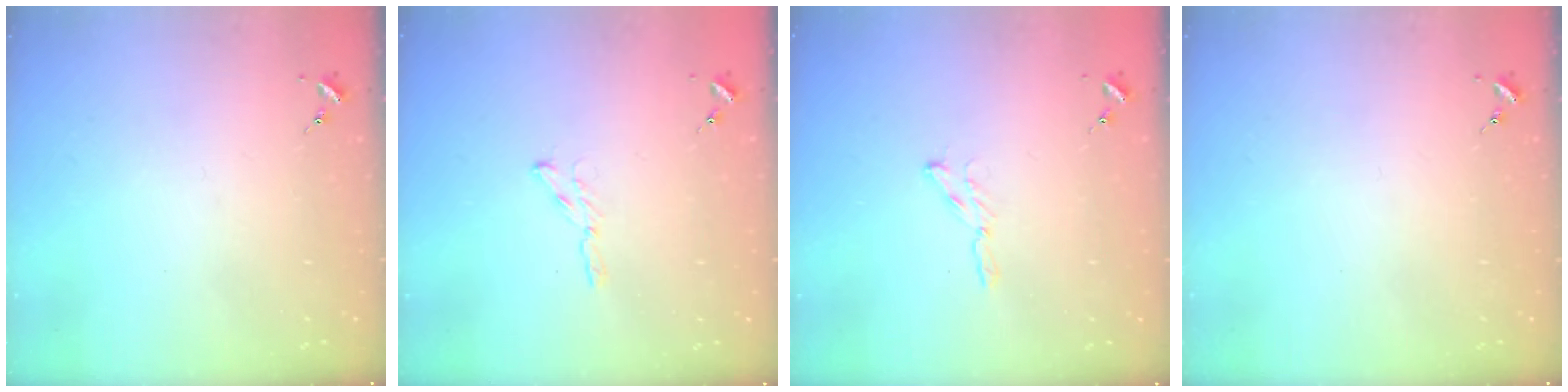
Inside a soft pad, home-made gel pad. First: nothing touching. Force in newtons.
{"total": 2.7, "press": 2.7, "slide": 0.2}
{"total": 2.9, "press": 2.9, "slide": 0.3}
{"total": 0.0}